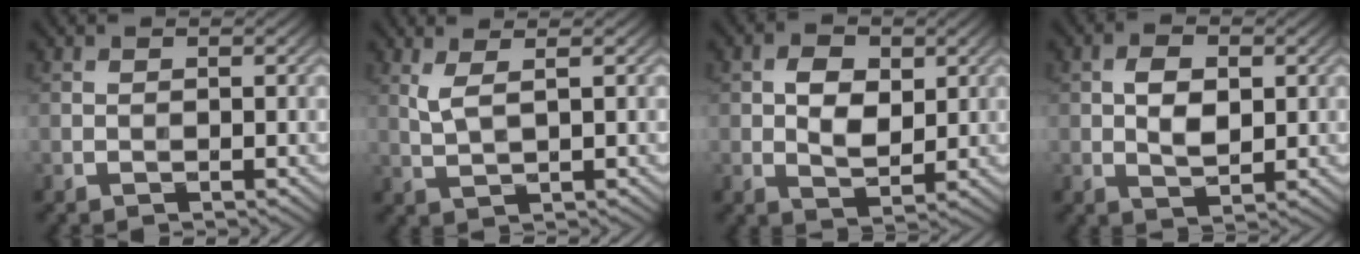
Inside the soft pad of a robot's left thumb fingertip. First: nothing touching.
{"total": 2.8, "force": [1.4, 0.7, 2.3], "torque": [-0.055, 0.003, 0.033]}
{"total": 4.9, "force": [1.0, 3.1, 3.7], "torque": [-0.063, -0.002, 0.015]}
{"total": 4.5, "force": [0.6, 2.6, 3.6], "torque": [-0.068, -0.002, 0.010]}